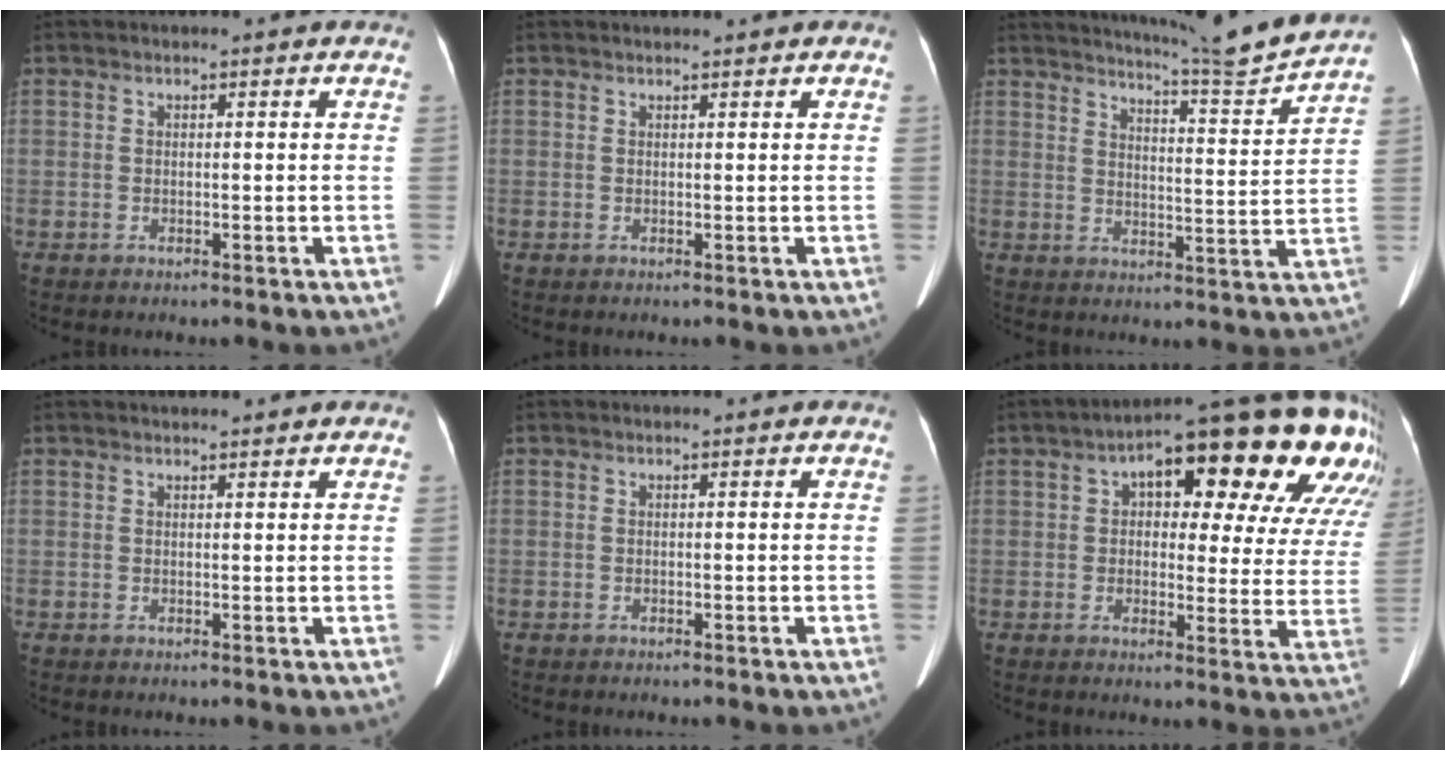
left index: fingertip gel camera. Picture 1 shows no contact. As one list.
[{"total": 2.1, "force": [1.9, 0.1, 0.9], "torque": [-0.011, 0.018, 0.025]}, {"total": 11.8, "force": [11.1, -2.5, 2.9], "torque": [-0.059, -0.044, 0.159]}, {"total": 3.1, "force": [2.8, 0.6, 1.4], "torque": [-0.018, 0.017, 0.036]}, {"total": 0.0}, {"total": 22.4, "force": [12.4, 7.0, 17.2], "torque": [-0.211, 0.048, 0.138]}]